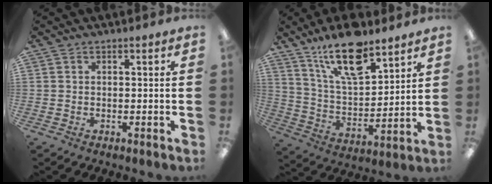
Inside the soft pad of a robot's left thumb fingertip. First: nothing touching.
{"total": 17.7, "force": [12.2, 6.7, 10.9], "torque": [-0.188, -0.061, 0.208]}